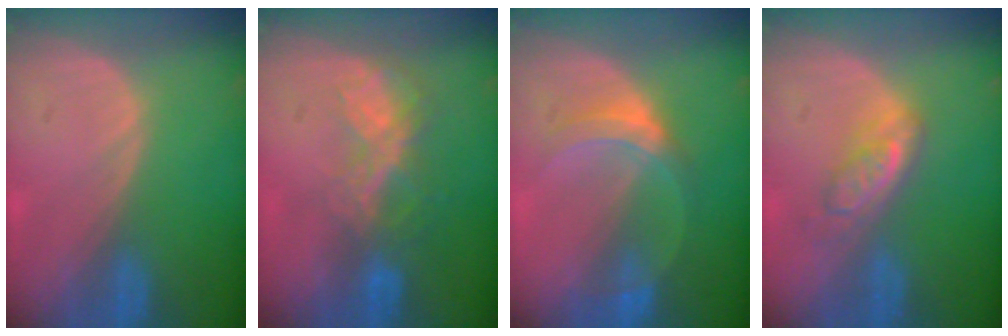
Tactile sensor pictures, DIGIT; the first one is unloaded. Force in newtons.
{"total": 6.7, "press": 5.8, "slide": 3.3}
{"total": 5.3, "press": 4.9, "slide": 1.9}
{"total": 4.9, "press": 4.6, "slide": 1.9}